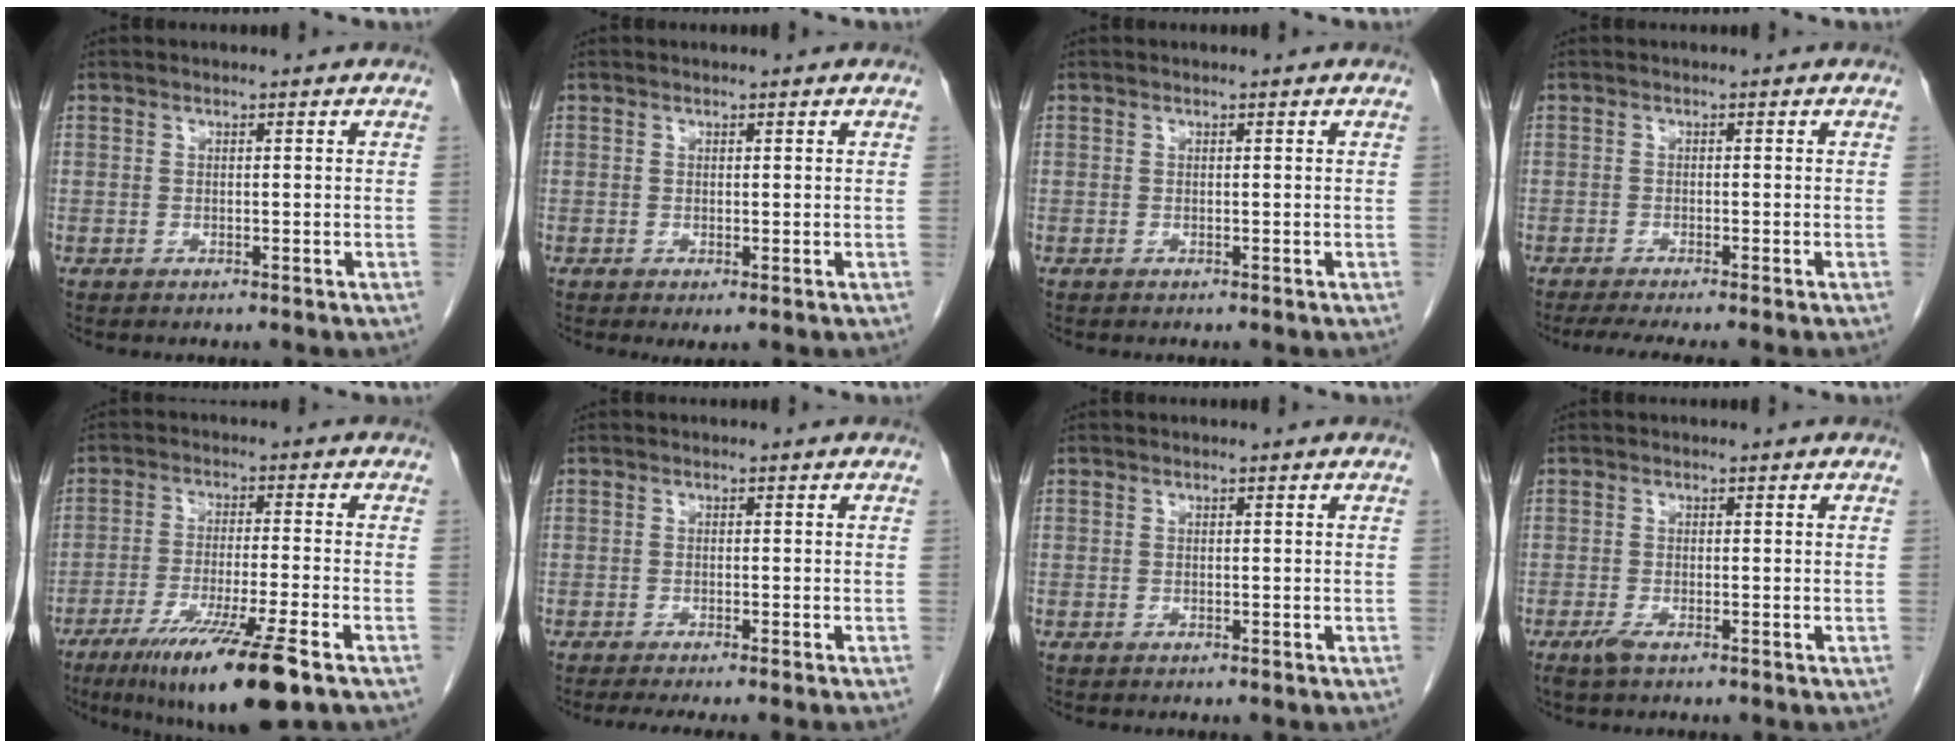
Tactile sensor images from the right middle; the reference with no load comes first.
{"total": 0.8, "force": [0.0, 0.2, 0.8], "torque": [-0.017, -0.004, 0.006]}
{"total": 0.0}
{"total": 5.4, "force": [-4.5, -0.5, 3.0], "torque": [-0.039, -0.013, -0.070]}
{"total": 13.7, "force": [-8.4, 0.0, 10.8], "torque": [-0.178, -0.040, -0.140]}
{"total": 5.4, "force": [-4.6, -0.8, 2.8], "torque": [-0.023, -0.010, -0.067]}
{"total": 0.0}
{"total": 1.5, "force": [-1.0, 0.2, 1.1], "torque": [-0.027, -0.004, -0.021]}